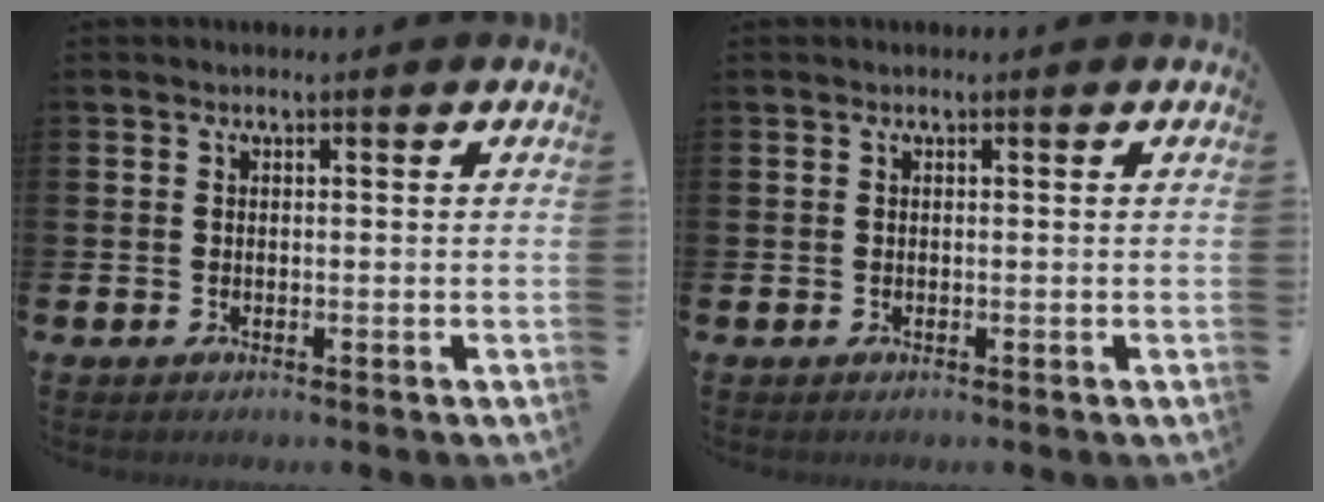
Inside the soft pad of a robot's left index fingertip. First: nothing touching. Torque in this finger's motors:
{"motor_torque": [0.00, 0.00, 0.00, 0.01]}